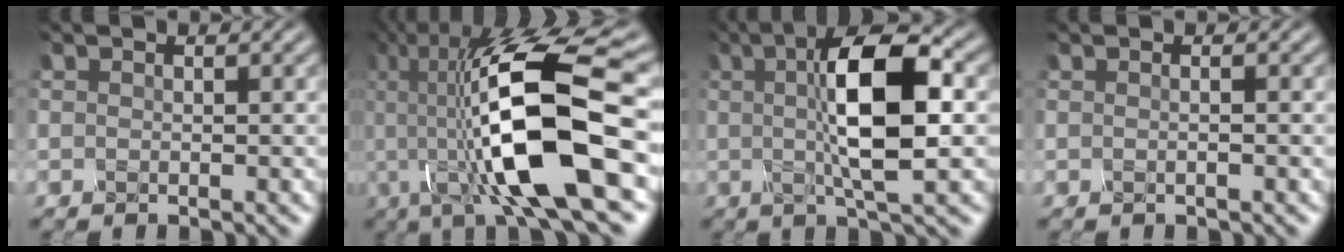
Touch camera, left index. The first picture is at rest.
{"total": 13.4, "force": [-2.8, 3.7, 12.5], "torque": [-0.228, 0.002, -0.067]}
{"total": 9.3, "force": [0.5, 2.6, 8.9], "torque": [-0.143, 0.007, 0.001]}
{"total": 1.6, "force": [0.3, 0.7, 1.4], "torque": [-0.007, 0.007, -0.022]}